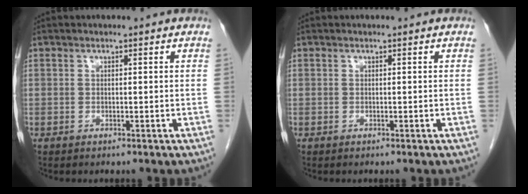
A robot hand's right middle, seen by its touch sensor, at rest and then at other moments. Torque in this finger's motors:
{"motor_torque": [-0.01, 0.02, 0.00, 0.00]}